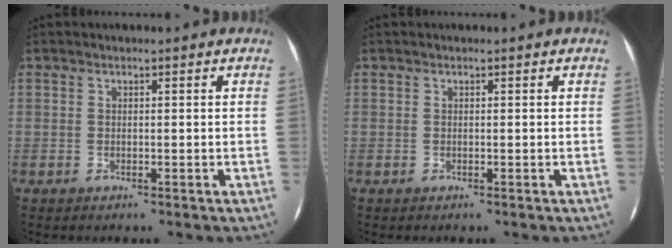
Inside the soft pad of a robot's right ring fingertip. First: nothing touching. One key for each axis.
{"total": 0.0}